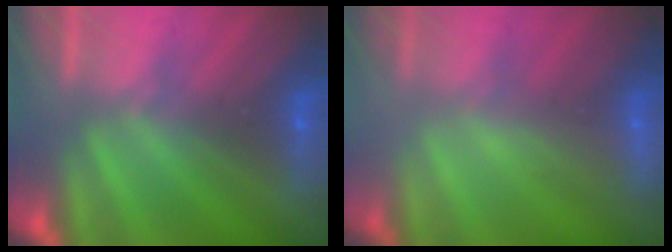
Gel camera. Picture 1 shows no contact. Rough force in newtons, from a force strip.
{"total": 2.2}